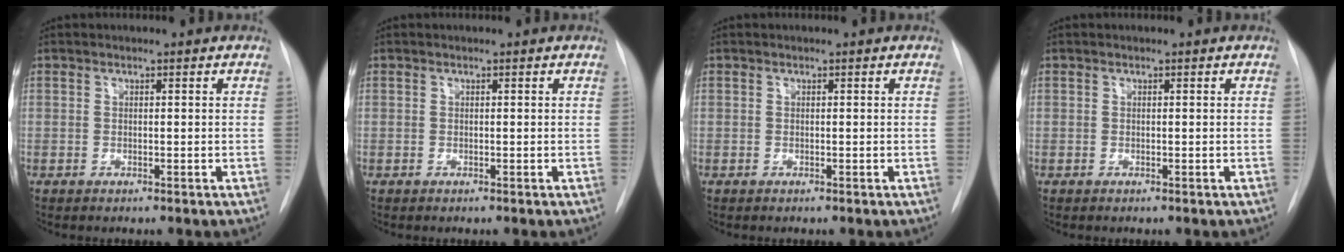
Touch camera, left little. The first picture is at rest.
{"total": 0.0}
{"total": 0.0}
{"total": 0.0}